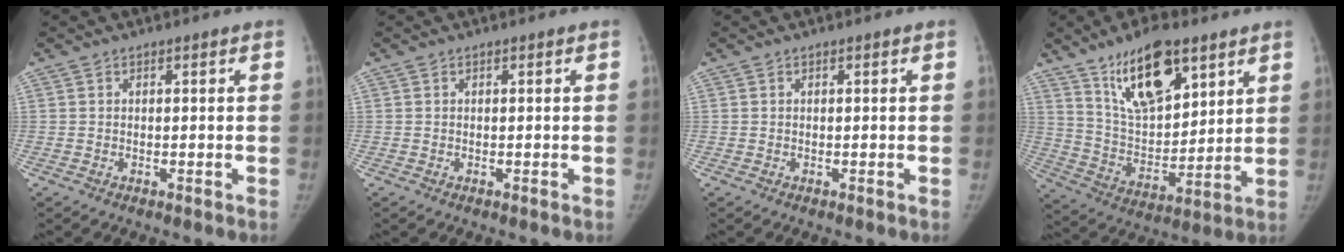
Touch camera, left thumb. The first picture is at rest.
{"total": 0.0}
{"total": 0.0}
{"total": 17.6, "force": [10.5, 7.8, 11.8], "torque": [-0.163, -0.051, 0.195]}